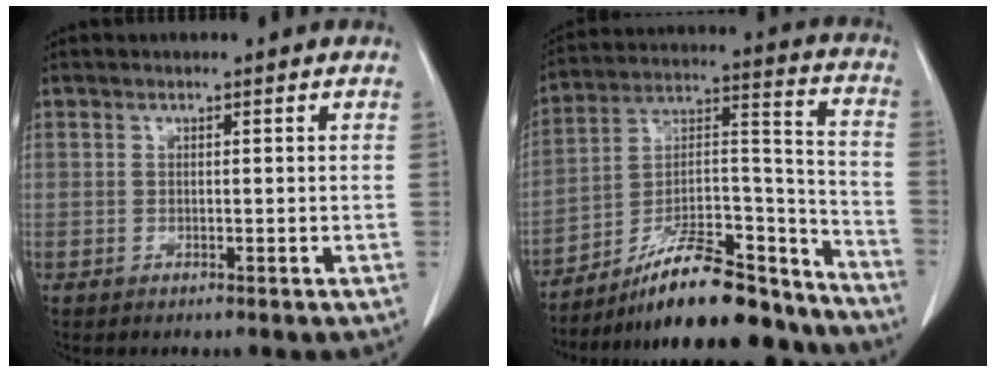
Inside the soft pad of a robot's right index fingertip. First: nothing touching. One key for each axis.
{"total": 22.4, "fx": -19.2, "fy": 4.3, "fz": 10.8, "tx": -0.153, "ty": 0.034, "tz": -0.309}